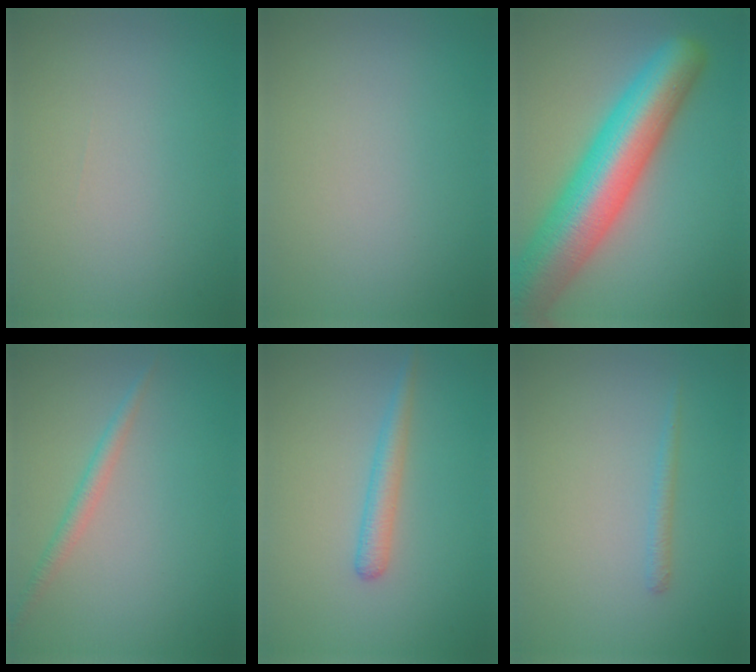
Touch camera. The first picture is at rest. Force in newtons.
{"total": 0.0}
{"total": 11.8, "press": 11.8, "slide": 0.6}
{"total": 1.6, "press": 1.6, "slide": 0.1}
{"total": 2.0, "press": 1.9, "slide": 0.1}
{"total": 0.9, "press": 0.9, "slide": 0.1}